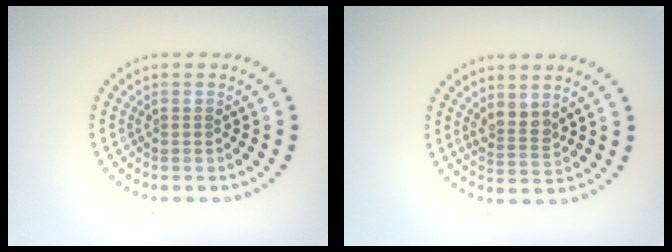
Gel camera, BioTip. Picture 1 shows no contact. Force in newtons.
{"total": 2.0, "press": 1.6, "slide": 1.2}